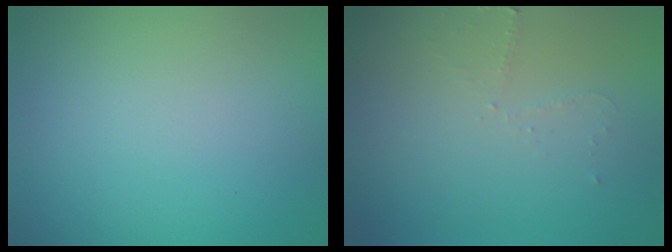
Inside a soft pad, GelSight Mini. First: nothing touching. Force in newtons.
{"total": 1.2, "press": 1.1, "slide": 0.3}